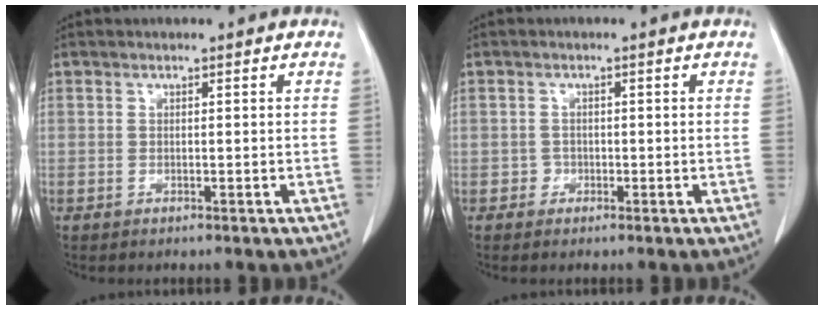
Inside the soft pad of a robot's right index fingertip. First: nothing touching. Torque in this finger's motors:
{"motor_torque": [-1.08, 1.01, -1.05, -0.21]}